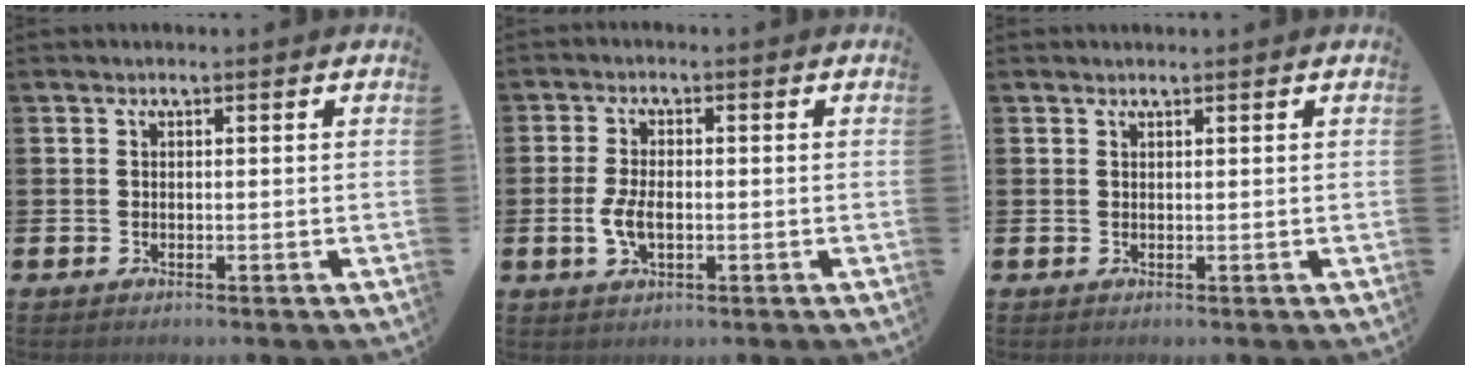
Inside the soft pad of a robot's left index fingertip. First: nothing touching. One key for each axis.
{"total": 3.9, "fx": -0.6, "fy": 2.0, "fz": 3.3, "tx": -0.064, "ty": 0.003, "tz": -0.013}
{"total": 0.6, "fx": 0.6, "fy": 0.0, "fz": 0.0, "tx": 0.006, "ty": -0.003, "tz": 0.010}